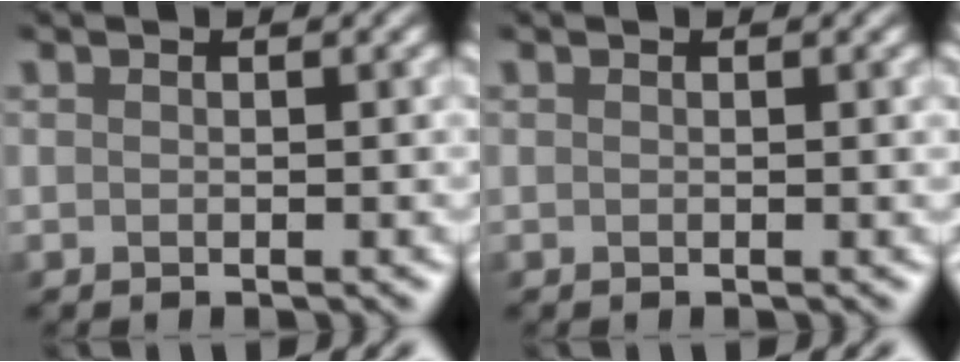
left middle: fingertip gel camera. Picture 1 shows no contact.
{"total": 0.0}